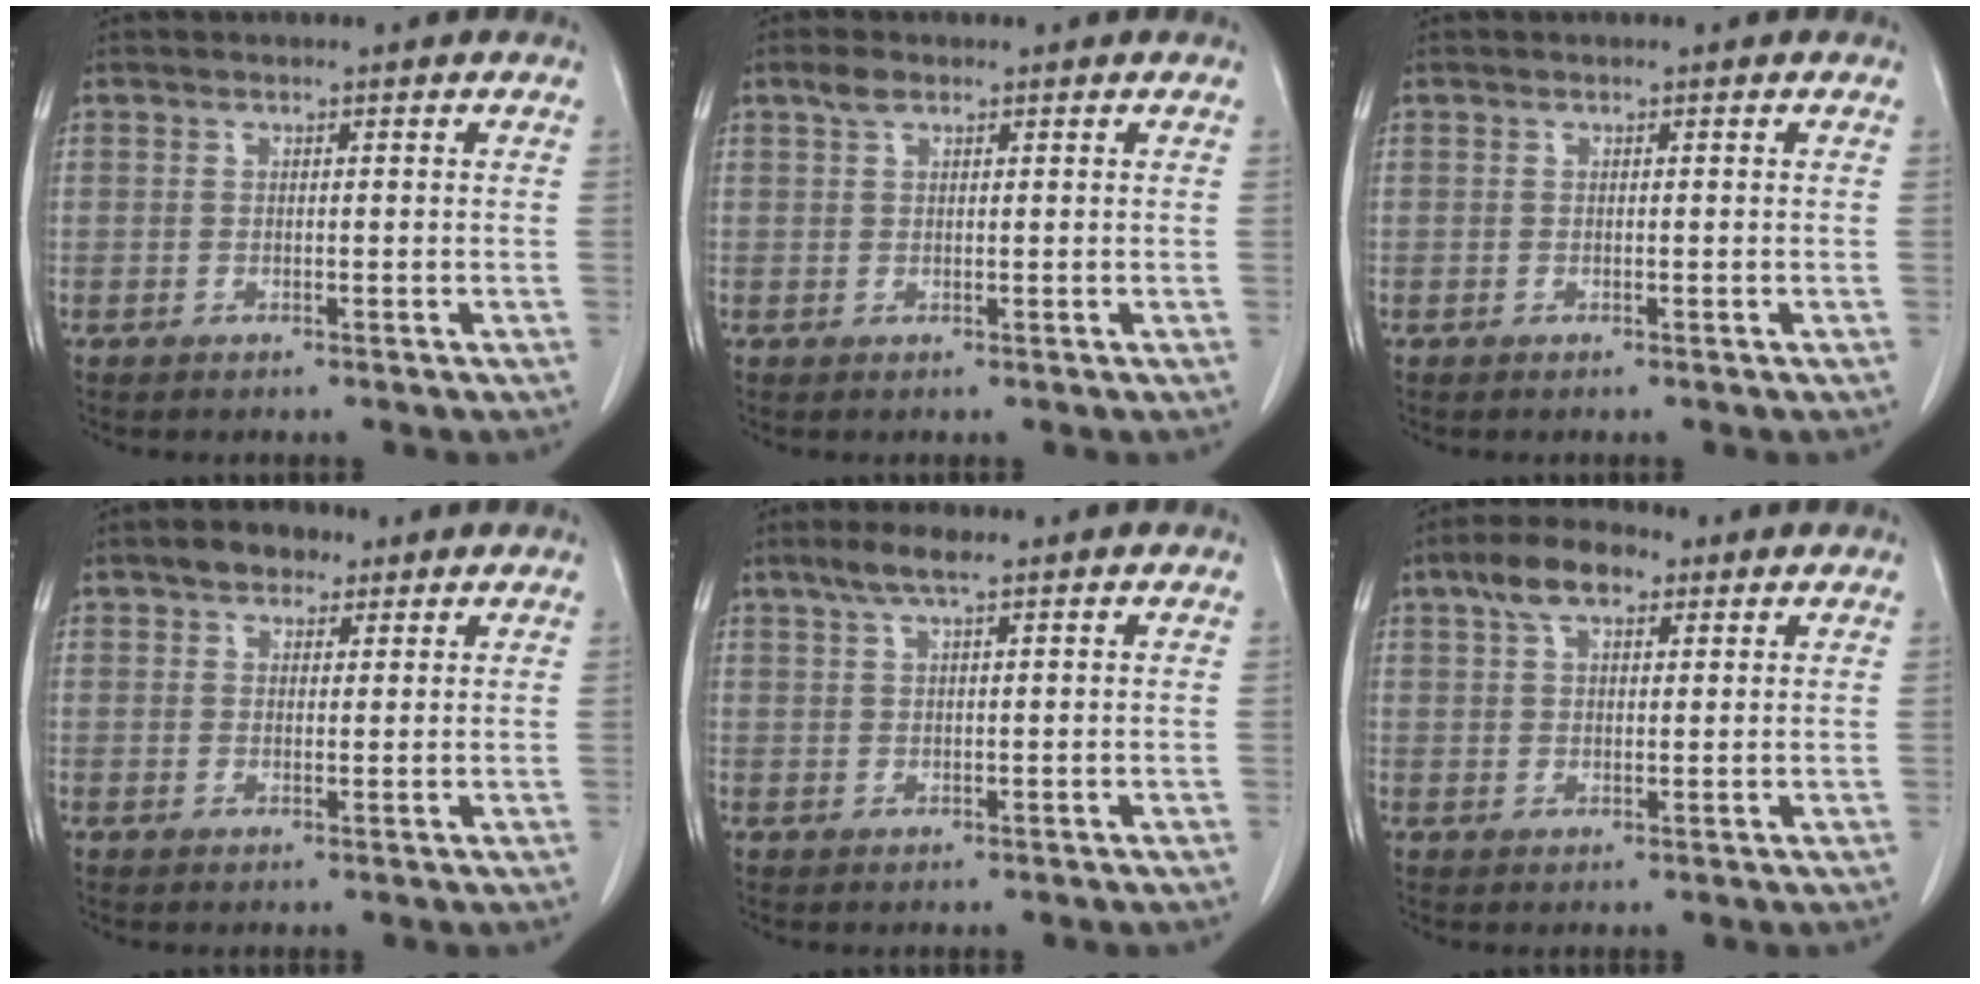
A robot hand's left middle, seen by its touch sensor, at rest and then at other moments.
{"total": 1.8, "force": [1.2, 0.8, 1.0], "torque": [-0.023, 0.009, 0.022]}
{"total": 0.0}
{"total": 3.9, "force": [2.6, 2.3, 1.8], "torque": [-0.029, 0.013, 0.042]}
{"total": 3.5, "force": [2.4, 0.3, 2.5], "torque": [-0.056, 0.009, 0.047]}
{"total": 6.6, "force": [3.9, 2.9, 4.5], "torque": [-0.087, 0.023, 0.067]}